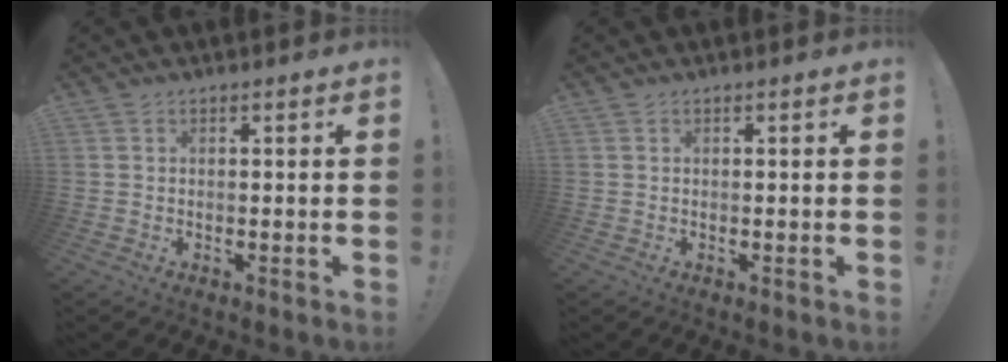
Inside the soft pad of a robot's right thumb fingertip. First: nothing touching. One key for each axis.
{"total": 0.0}